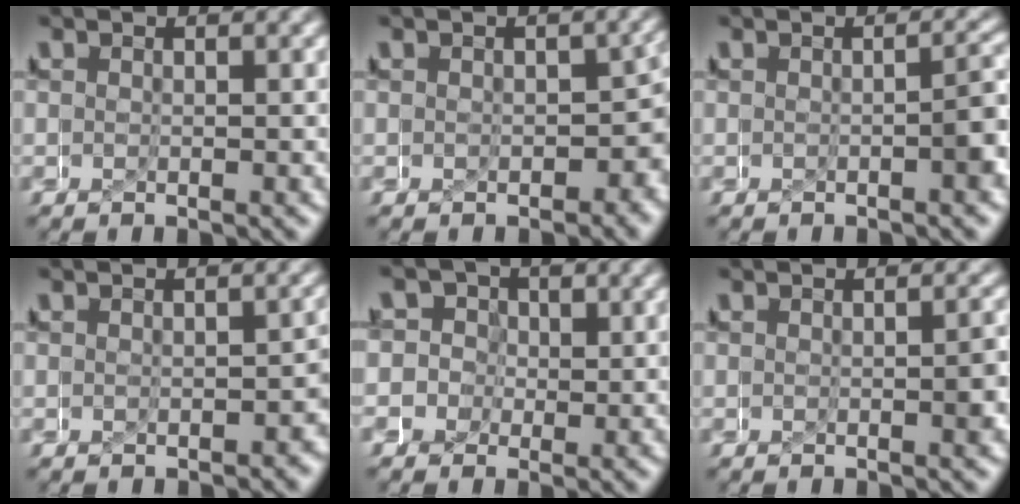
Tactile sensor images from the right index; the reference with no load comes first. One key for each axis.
{"total": 3.1, "fx": -0.7, "fy": 2.0, "fz": 2.3, "tx": -0.014, "ty": -0.007, "tz": -0.013}
{"total": 1.6, "fx": -0.7, "fy": 0.4, "fz": 1.4, "tx": -0.014, "ty": 0.006, "tz": -0.013}
{"total": 0.9, "fx": -0.6, "fy": 0.4, "fz": 0.4, "tx": -0.001, "ty": 0.001, "tz": -0.009}
{"total": 9.1, "fx": -1.6, "fy": 8.5, "fz": 2.8, "tx": -0.099, "ty": -0.037, "tz": -0.040}
{"total": 0.8, "fx": -0.3, "fy": -0.1, "fz": 0.7, "tx": -0.009, "ty": 0.001, "tz": -0.004}